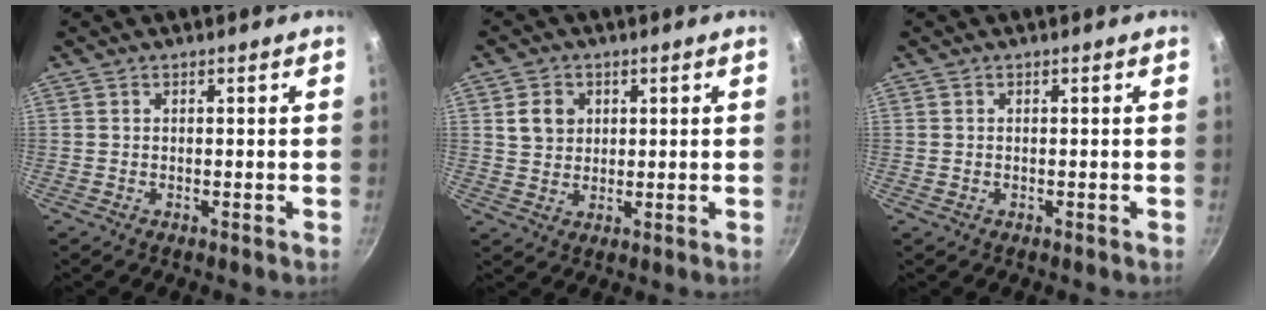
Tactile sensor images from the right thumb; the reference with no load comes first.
{"total": 5.2, "force": [1.7, 4.3, 2.4], "torque": [-0.022, -0.008, 0.033]}
{"total": 11.2, "force": [-4.1, 9.4, 4.7], "torque": [-0.107, 0.021, -0.047]}